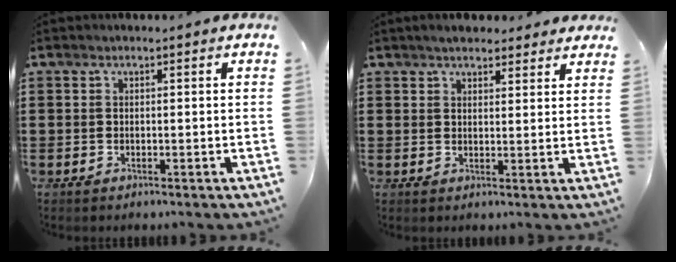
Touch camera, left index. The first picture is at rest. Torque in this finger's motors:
{"motor_torque": [2.14, 0.00, 0.66, 0.05]}